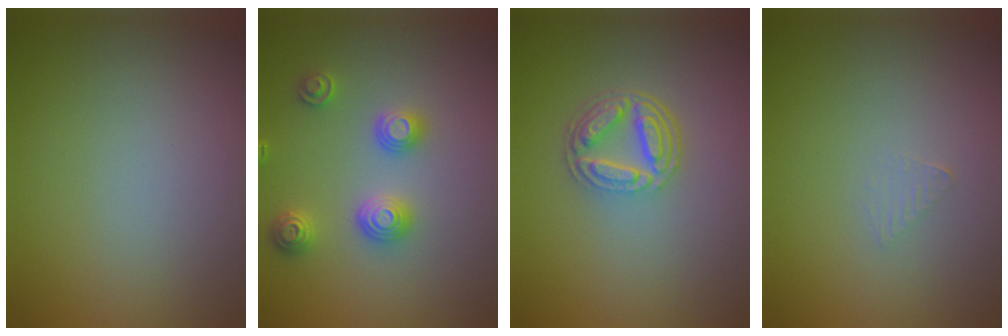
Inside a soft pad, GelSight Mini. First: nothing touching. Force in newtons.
{"total": 3.1, "press": 3.0, "slide": 0.4}
{"total": 4.4, "press": 3.3, "slide": 2.9}
{"total": 0.8, "press": 0.8, "slide": 0.1}